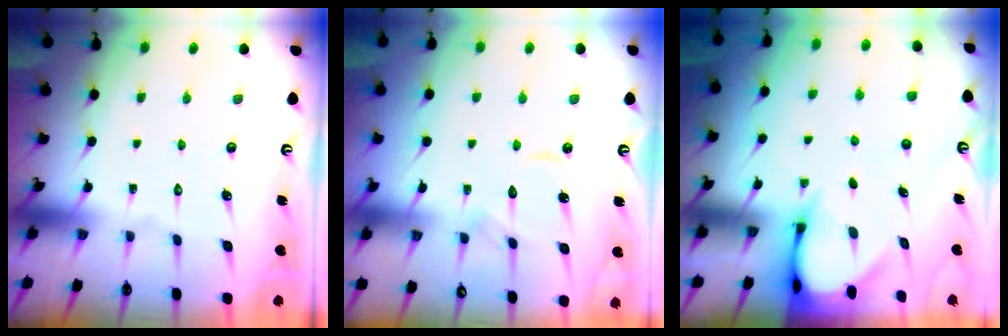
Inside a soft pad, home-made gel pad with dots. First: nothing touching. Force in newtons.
{"total": 6.1, "press": 6.1, "slide": 0.6}
{"total": 3.4, "press": 3.4, "slide": 0.3}